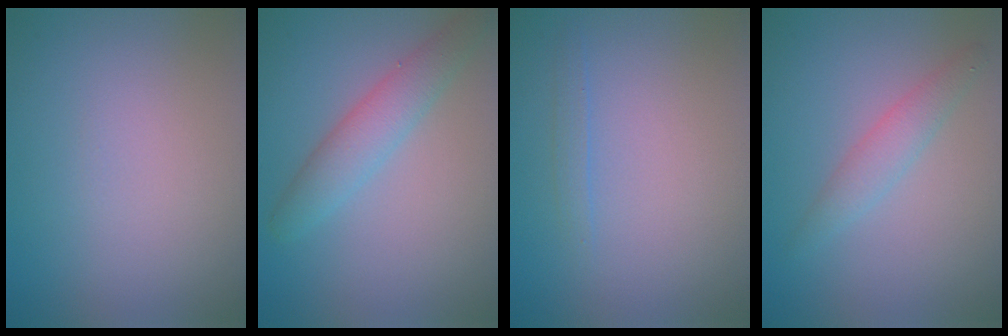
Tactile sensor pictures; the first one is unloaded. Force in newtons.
{"total": 3.2, "press": 3.2, "slide": 0.2}
{"total": 0.9, "press": 0.9, "slide": 0.1}
{"total": 2.0, "press": 2.0, "slide": 0.1}